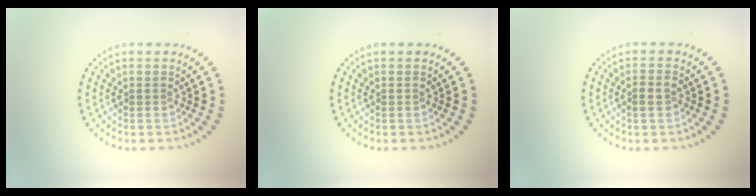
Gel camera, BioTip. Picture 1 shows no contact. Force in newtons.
{"total": 0.0}
{"total": 1.3, "press": 1.3, "slide": 0.2}